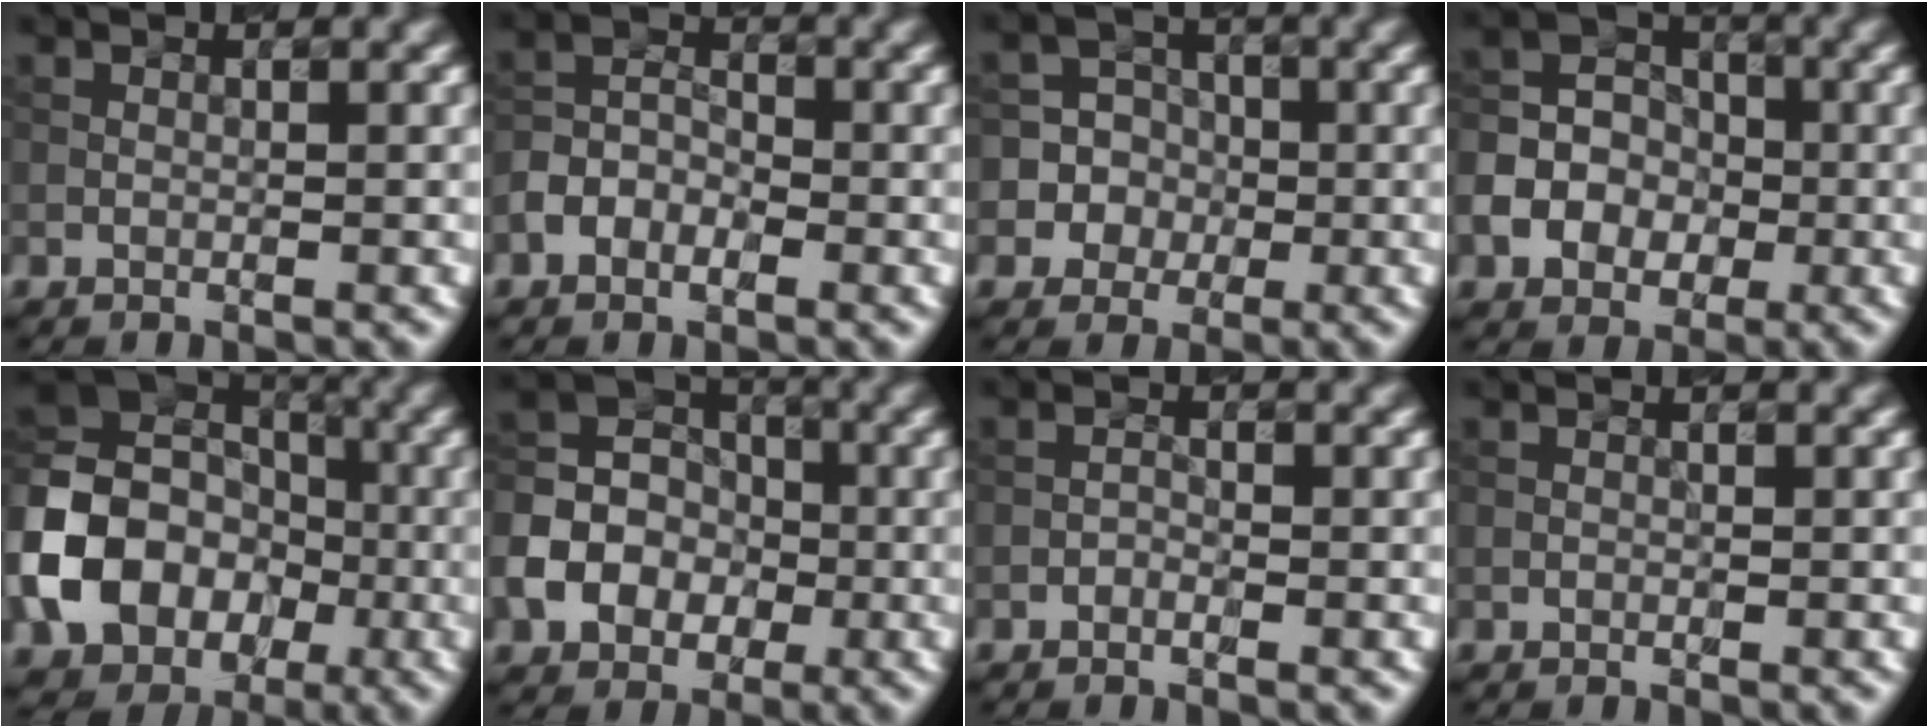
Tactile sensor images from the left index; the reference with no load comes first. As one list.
[{"total": 3.2, "force": [-1.6, 2.1, 1.8], "torque": [-0.037, 0.010, -0.034]}, {"total": 7.9, "force": [-0.8, 7.8, 1.2], "torque": [-0.035, 0.023, -0.021]}, {"total": 6.2, "force": [-2.0, 5.3, 2.6], "torque": [-0.041, 0.006, -0.055]}, {"total": 12.5, "force": [-3.3, 10.1, 6.5], "torque": [-0.151, -0.006, -0.073]}, {"total": 6.5, "force": [-2.2, 5.2, 3.2], "torque": [-0.066, 0.003, -0.045]}, {"total": 0.7, "force": [-0.5, 0.3, 0.4], "torque": [-0.009, 0.003, -0.010]}, {"total": 0.0}]